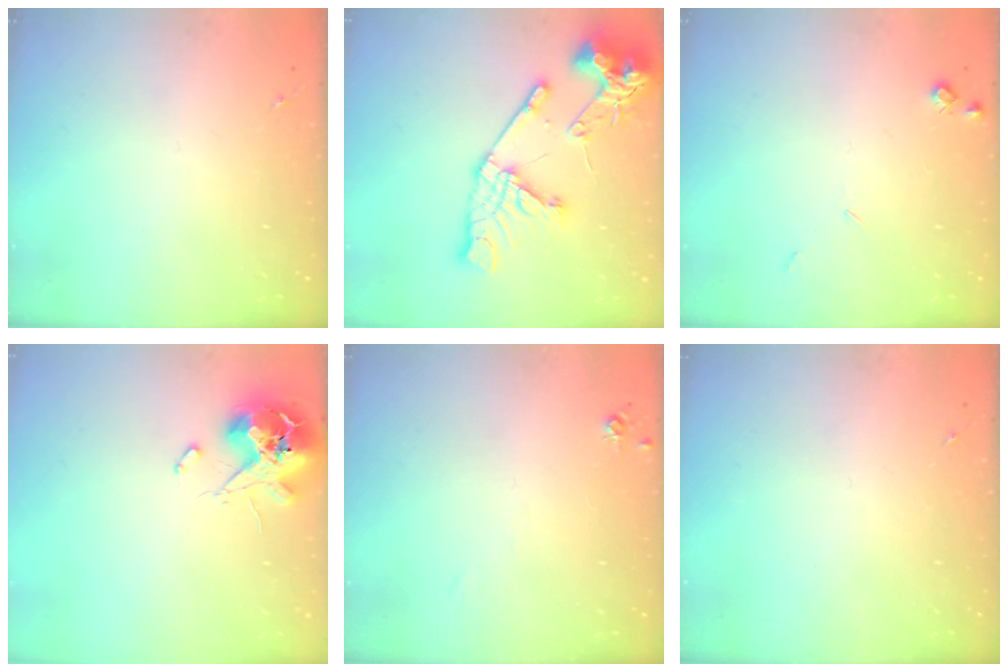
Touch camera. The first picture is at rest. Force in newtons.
{"total": 20.6, "press": 20.5, "slide": 2.4}
{"total": 5.6, "press": 5.6, "slide": 0.8}
{"total": 12.4, "press": 12.3, "slide": 1.9}
{"total": 4.7, "press": 4.7, "slide": 0.7}
{"total": 0.0}